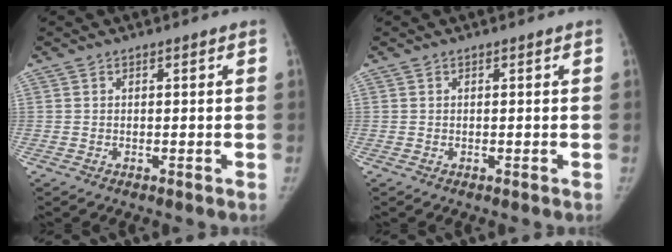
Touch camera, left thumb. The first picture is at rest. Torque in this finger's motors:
{"motor_torque": [0.00, 0.00, 0.17, -0.16, 0.00]}